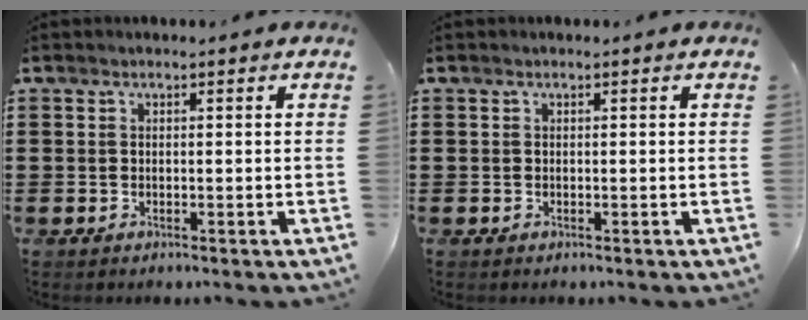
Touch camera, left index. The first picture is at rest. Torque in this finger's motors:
{"motor_torque": [0.00, 0.00, -0.01, -0.01]}